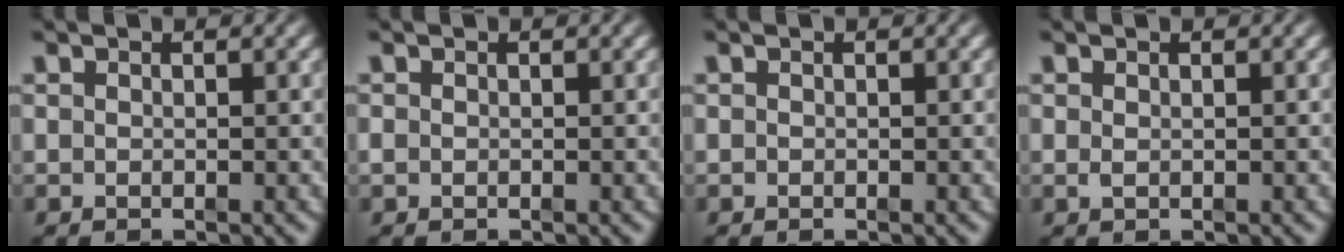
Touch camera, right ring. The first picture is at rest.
{"total": 0.6, "force": [-0.3, 0.5, 0.3], "torque": [-0.010, -0.005, -0.002]}
{"total": 0.0}
{"total": 0.5, "force": [0.0, -0.5, 0.2], "torque": [-0.005, -0.006, 0.007]}